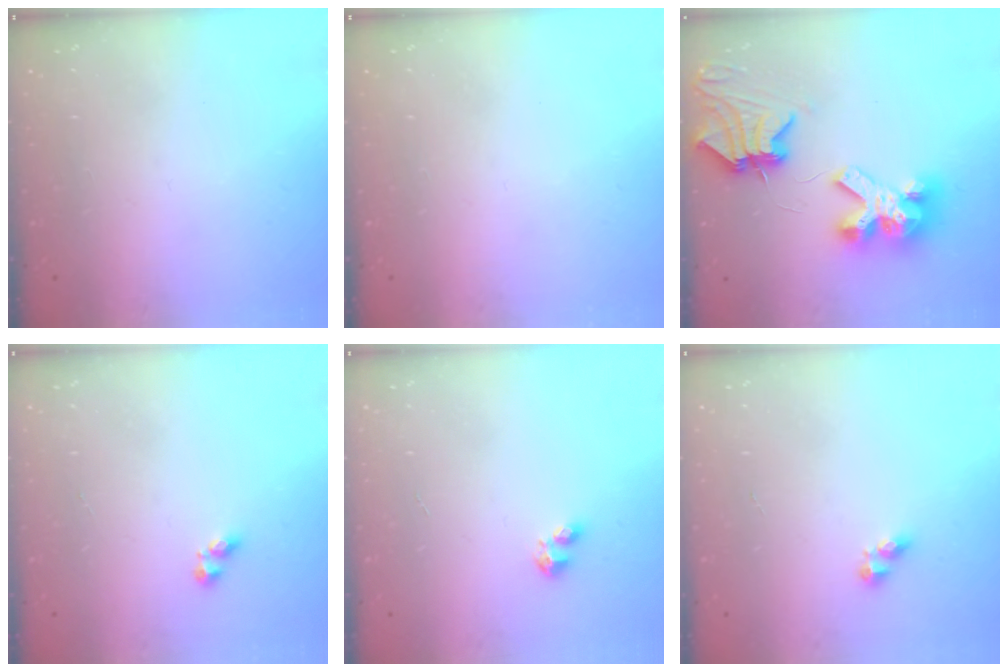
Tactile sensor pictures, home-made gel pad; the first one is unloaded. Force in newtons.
{"total": 0.0}
{"total": 11.4, "press": 11.3, "slide": 1.4}
{"total": 3.6, "press": 3.4, "slide": 1.2}
{"total": 3.4, "press": 3.4, "slide": 0.5}
{"total": 5.0, "press": 5.0, "slide": 0.5}